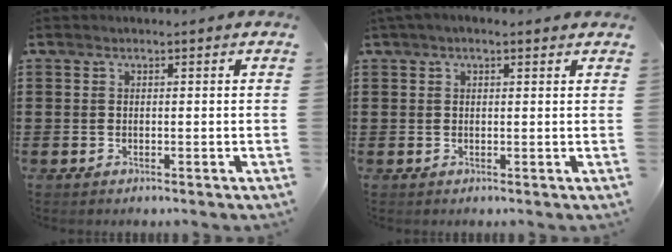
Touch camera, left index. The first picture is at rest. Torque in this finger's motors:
{"motor_torque": [2.14, 0.00, 0.70, 0.08]}